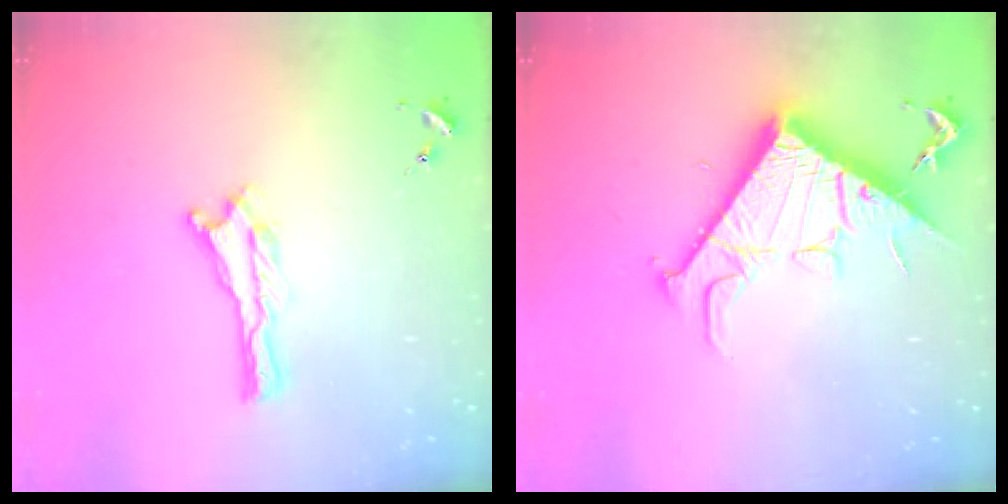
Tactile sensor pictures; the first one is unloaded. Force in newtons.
{"total": 13.0, "press": 13.0, "slide": 0.2}